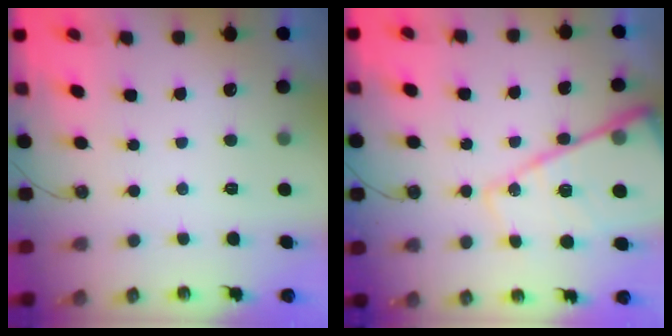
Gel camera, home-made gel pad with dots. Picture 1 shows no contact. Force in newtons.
{"total": 22.1, "press": 22.0, "slide": 2.4}